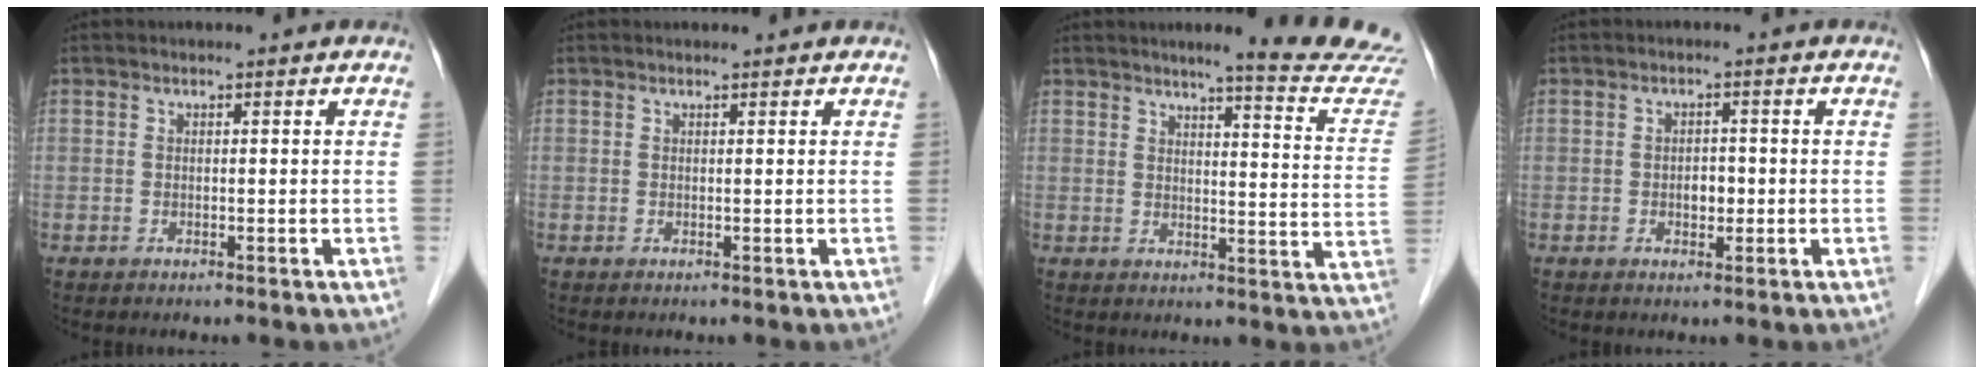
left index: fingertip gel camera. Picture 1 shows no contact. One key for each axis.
{"total": 0.7, "fx": 0.7, "fy": 0.1, "fz": 0.1, "tx": -0.009, "ty": 0.007, "tz": 0.010}
{"total": 14.0, "fx": 13.4, "fy": -1.1, "fz": 4.1, "tx": -0.045, "ty": -0.093, "tz": 0.139}
{"total": 2.1, "fx": -0.4, "fy": 1.4, "fz": 1.5, "tx": -0.023, "ty": 0.004, "tz": -0.005}